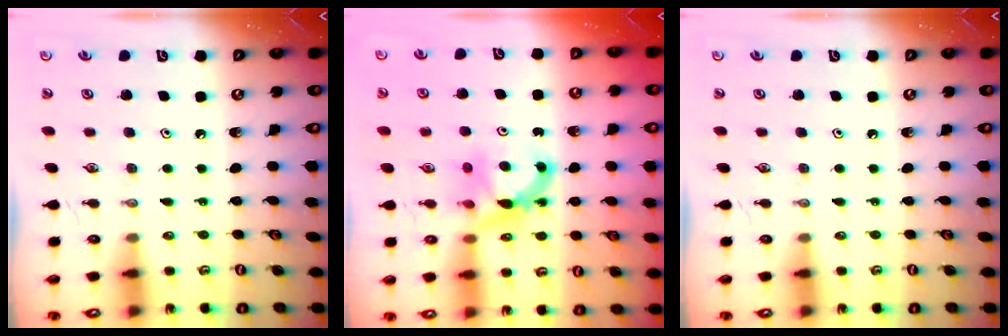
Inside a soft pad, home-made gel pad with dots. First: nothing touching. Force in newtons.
{"total": 7.2, "press": 7.2, "slide": 0.5}
{"total": 0.0}